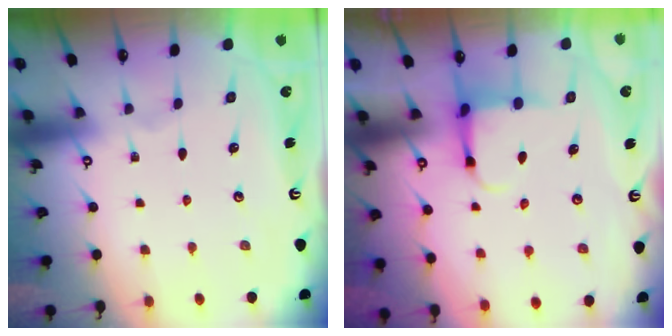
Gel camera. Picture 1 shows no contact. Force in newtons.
{"total": 4.0, "press": 3.8, "slide": 1.2}